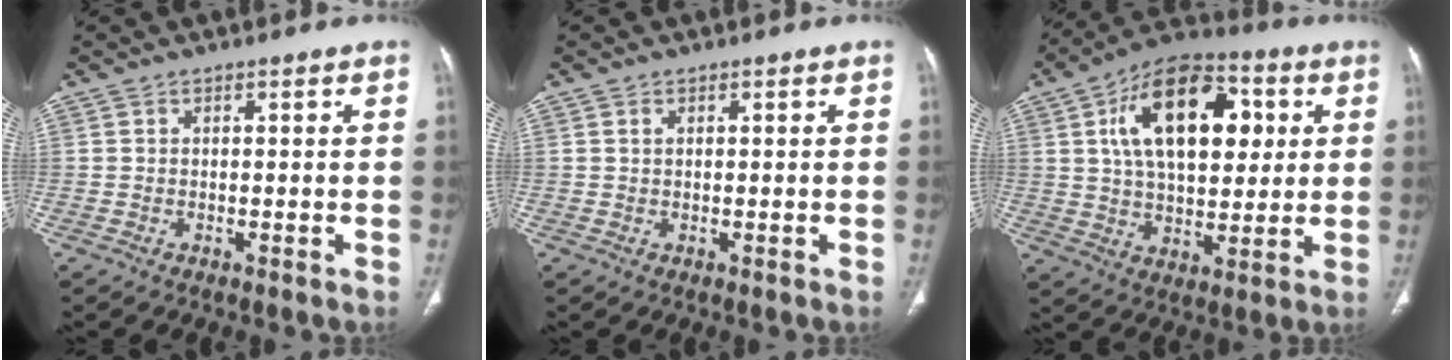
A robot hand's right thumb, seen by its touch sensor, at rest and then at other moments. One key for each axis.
{"total": 0.7, "fx": 0.3, "fy": 0.4, "fz": 0.4, "tx": -0.010, "ty": 0.001, "tz": 0.006}
{"total": 21.2, "fx": 5.8, "fy": 11.8, "fz": 16.6, "tx": -0.234, "ty": 0.003, "tz": 0.089}